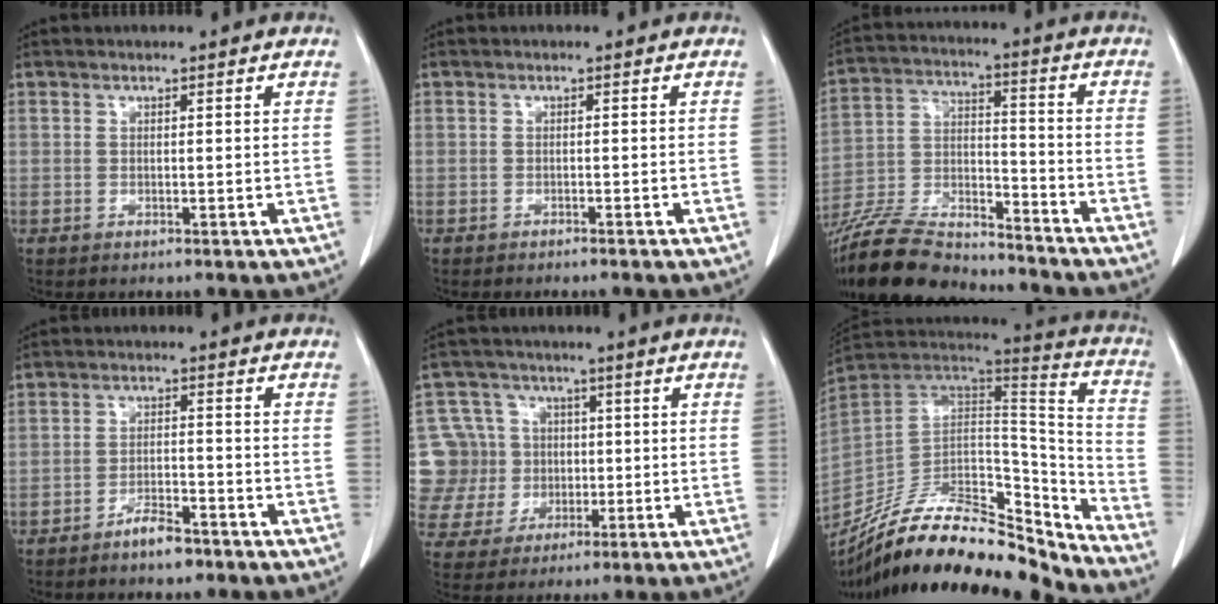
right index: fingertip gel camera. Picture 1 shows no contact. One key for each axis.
{"total": 1.5, "fx": -1.3, "fy": -0.1, "fz": 0.8, "tx": -0.012, "ty": 0.001, "tz": -0.015}
{"total": 18.3, "fx": -16.6, "fy": 3.9, "fz": 6.6, "tx": -0.133, "ty": -0.005, "tz": -0.287}
{"total": 4.2, "fx": -3.3, "fy": 1.1, "fz": 2.2, "tx": -0.042, "ty": 0.003, "tz": -0.057}
{"total": 9.7, "fx": 0.1, "fy": 9.5, "fz": 2.0, "tx": -0.056, "ty": 0.028, "tz": 0.018}
{"total": 27.4, "fx": -24.0, "fy": 7.2, "fz": 11.0, "tx": -0.166, "ty": 0.011, "tz": -0.372}